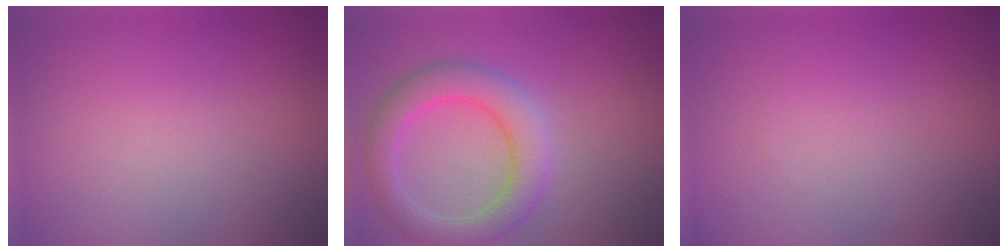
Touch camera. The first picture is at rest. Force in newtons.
{"total": 4.7, "press": 4.7, "slide": 0.2}
{"total": 0.0}